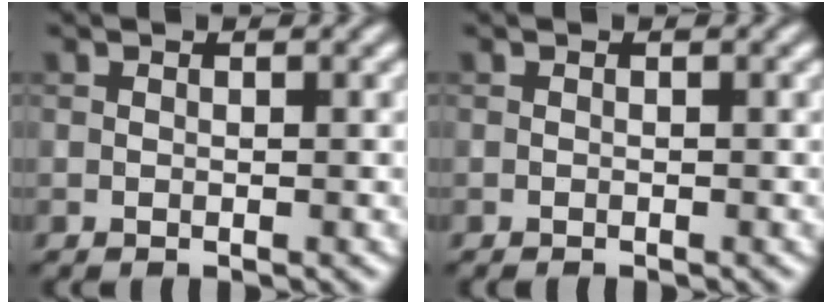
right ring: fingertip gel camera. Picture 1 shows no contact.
{"total": 0.0}